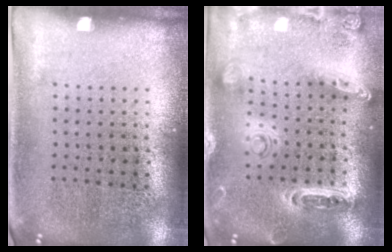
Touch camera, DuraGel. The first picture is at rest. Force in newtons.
{"total": 1.4, "press": 1.4, "slide": 0.4}